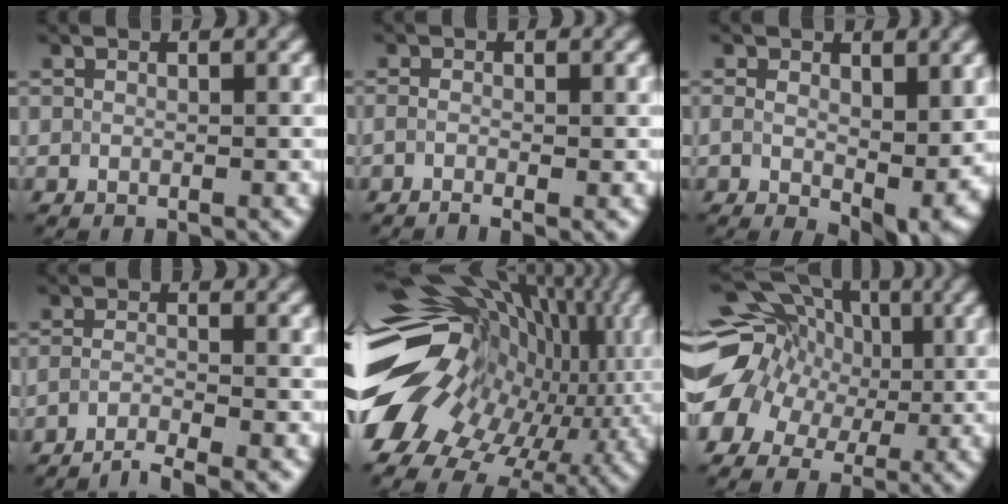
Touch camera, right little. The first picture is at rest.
{"total": 1.8, "force": [-1.3, 0.3, 1.2], "torque": [-0.013, -0.007, -0.020]}
{"total": 6.8, "force": [-0.4, 3.9, 5.5], "torque": [-0.101, -0.021, 0.011]}
{"total": 3.3, "force": [-3.1, 0.2, 1.2], "torque": [-0.012, 0.001, -0.060]}
{"total": 17.5, "force": [0.1, 12.3, 12.4], "torque": [-0.190, 0.002, 0.032]}
{"total": 14.7, "force": [1.6, 12.1, 8.1], "torque": [-0.165, 0.041, 0.004]}